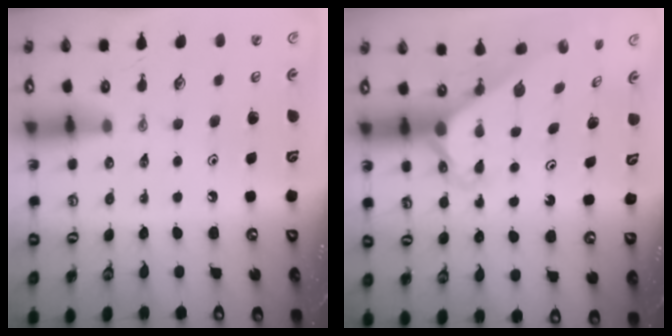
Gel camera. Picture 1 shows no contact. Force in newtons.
{"total": 2.3, "press": 2.3, "slide": 0.2}